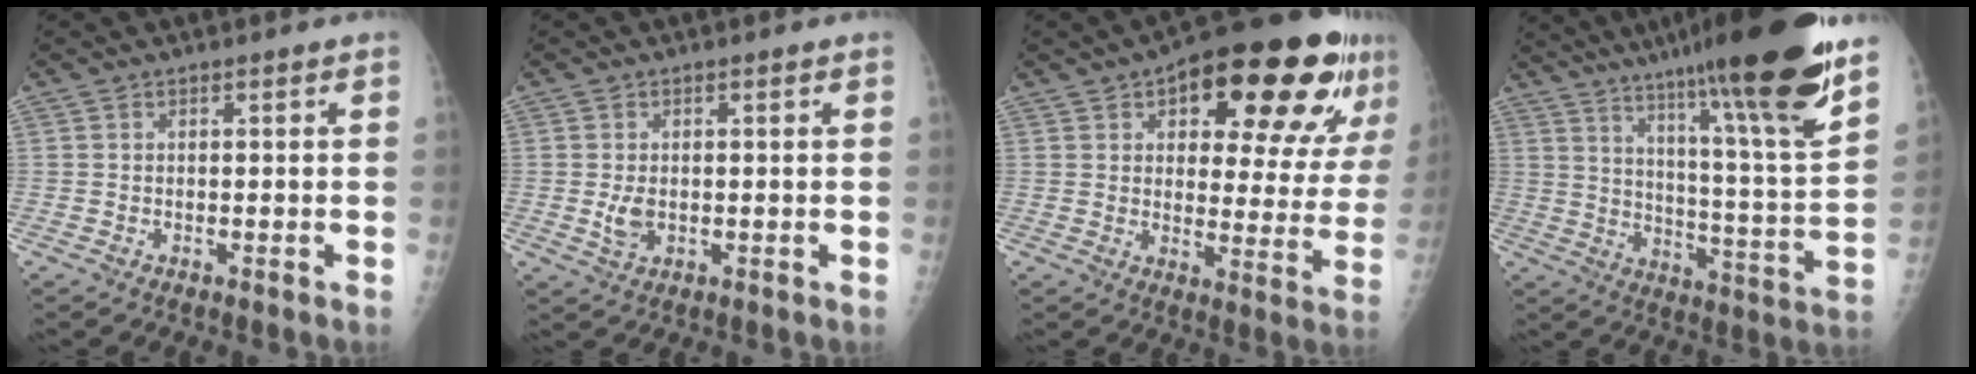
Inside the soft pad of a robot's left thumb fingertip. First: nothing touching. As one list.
[{"total": 3.1, "force": [-0.2, 2.0, 2.3], "torque": [-0.044, -0.006, 0.001]}, {"total": 24.7, "force": [12.6, 9.6, 19.0], "torque": [-0.220, -0.010, 0.175]}, {"total": 25.5, "force": [18.0, 1.5, 18.0], "torque": [-0.263, -0.076, 0.272]}]